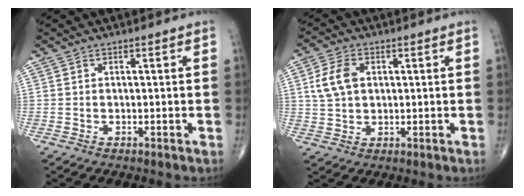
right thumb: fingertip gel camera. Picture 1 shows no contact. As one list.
[{"total": 6.6, "force": [1.5, 4.5, 4.6], "torque": [-0.088, 0.002, 0.029]}]